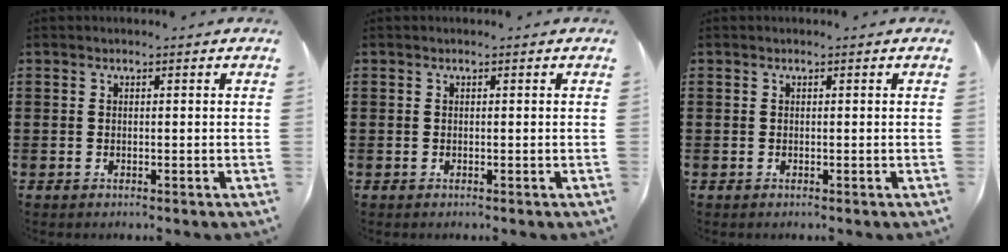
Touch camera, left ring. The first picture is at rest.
{"total": 0.0}
{"total": 0.0}